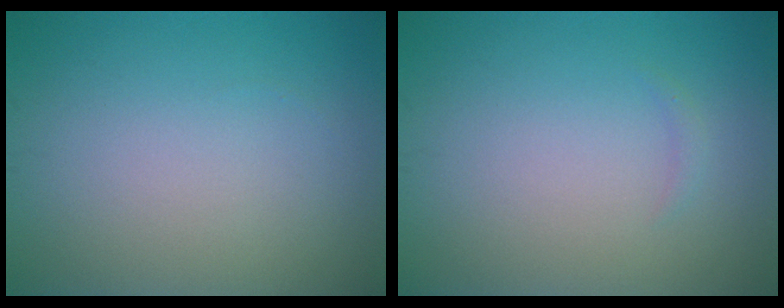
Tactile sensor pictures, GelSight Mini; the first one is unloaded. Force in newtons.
{"total": 0.5, "press": 0.5, "slide": 0.1}